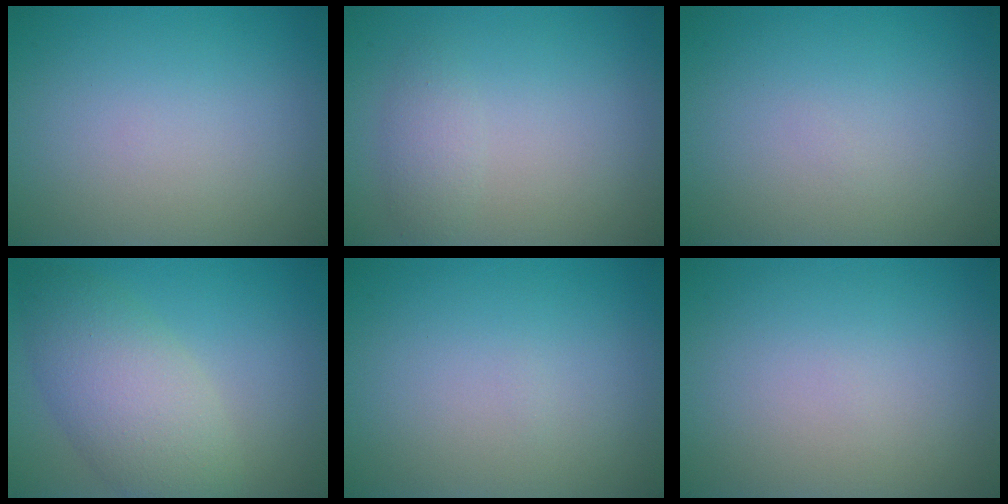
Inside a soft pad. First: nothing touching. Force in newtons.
{"total": 1.6, "press": 1.6, "slide": 0.1}
{"total": 0.0}
{"total": 6.1, "press": 6.1, "slide": 0.1}
{"total": 0.0}
{"total": 0.0}